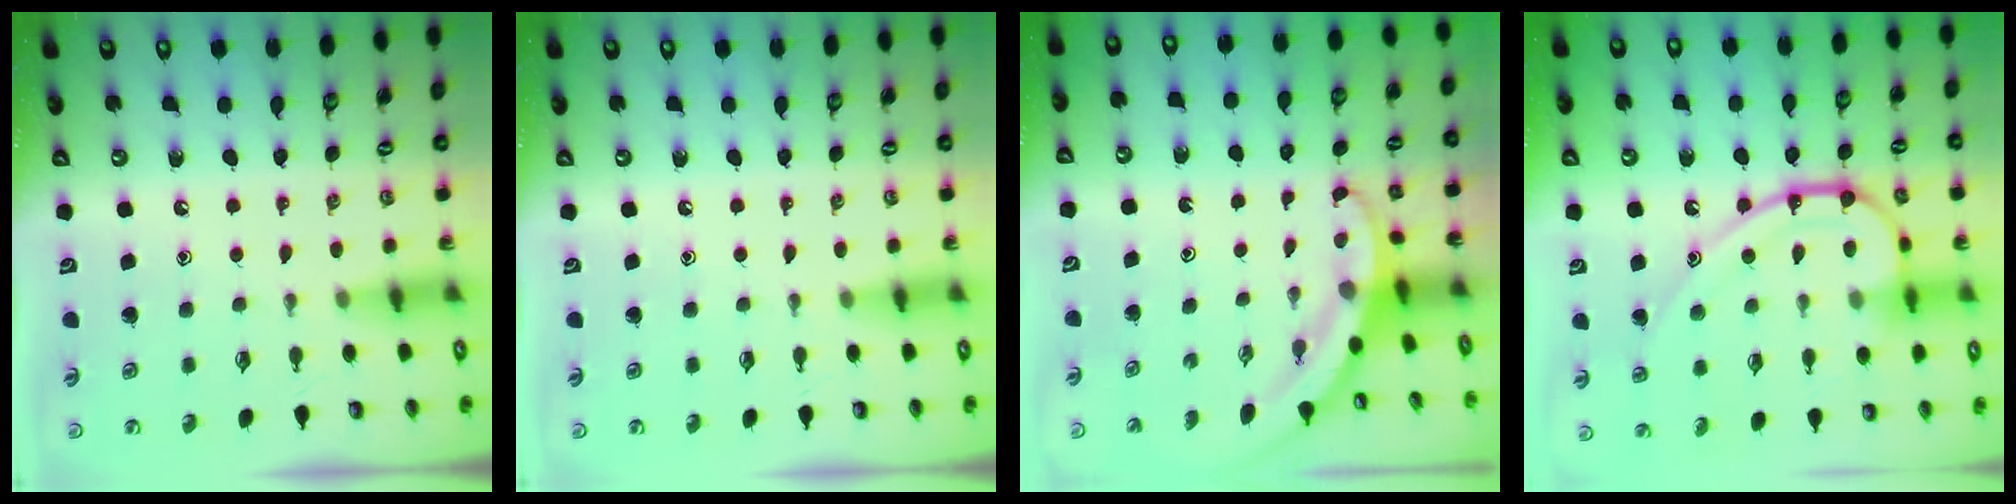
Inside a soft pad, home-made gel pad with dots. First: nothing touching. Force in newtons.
{"total": 0.0}
{"total": 3.3, "press": 3.3, "slide": 0.1}
{"total": 15.7, "press": 15.7, "slide": 1.2}